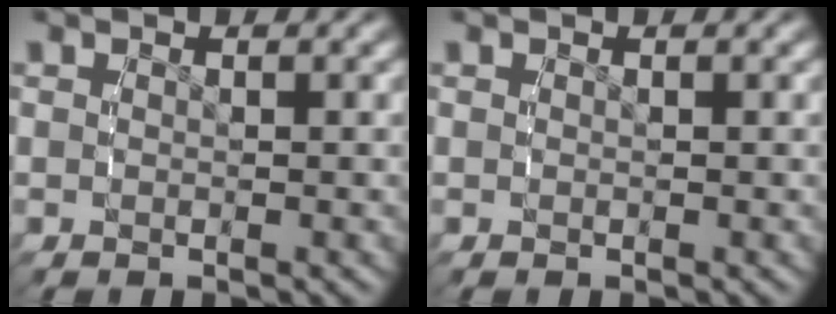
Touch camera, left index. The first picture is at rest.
{"total": 0.0}